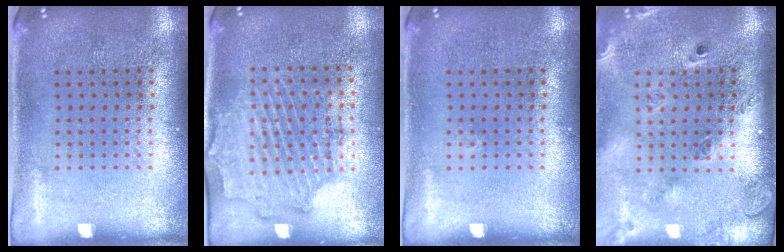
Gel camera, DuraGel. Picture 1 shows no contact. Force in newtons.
{"total": 1.8, "press": 1.6, "slide": 0.7}
{"total": 0.0}
{"total": 2.6, "press": 1.9, "slide": 1.8}